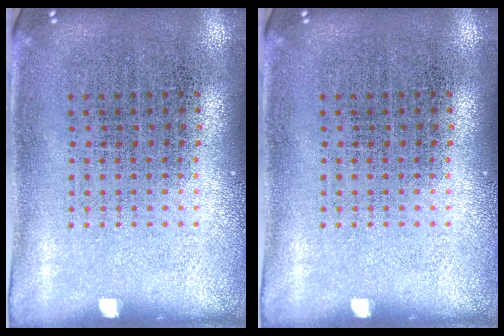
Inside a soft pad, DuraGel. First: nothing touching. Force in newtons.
{"total": 0.0}